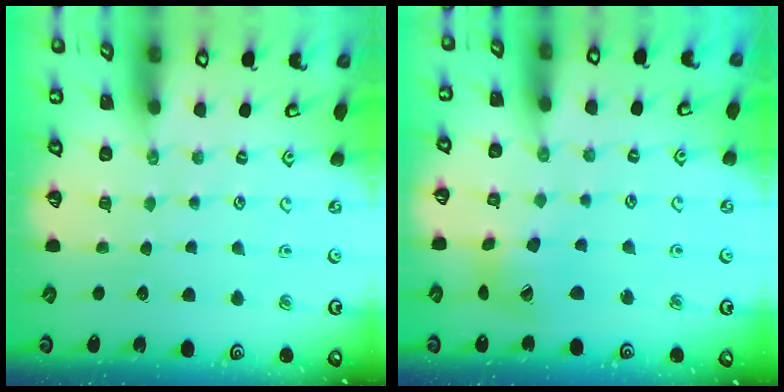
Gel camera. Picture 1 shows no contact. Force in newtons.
{"total": 13.8, "press": 13.7, "slide": 1.9}